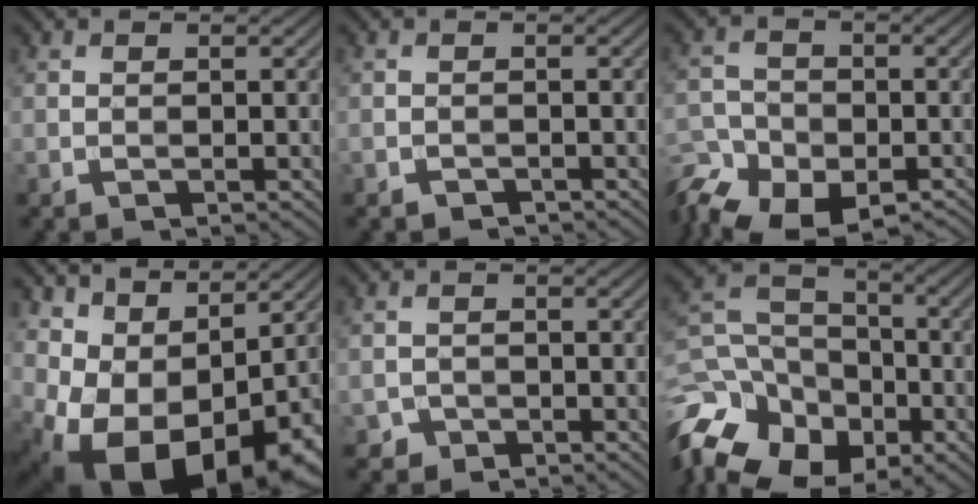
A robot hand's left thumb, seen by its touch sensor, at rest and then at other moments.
{"total": 0.9, "force": [-0.8, 0.4, 0.1], "torque": [-0.001, -0.002, -0.016]}
{"total": 13.6, "force": [-9.7, 7.8, 5.4], "torque": [-0.115, -0.038, -0.149]}
{"total": 13.5, "force": [-1.0, 8.4, 10.5], "torque": [-0.182, -0.026, 0.022]}
{"total": 1.7, "force": [-1.3, 1.0, 0.0], "torque": [0.004, 0.002, -0.028]}
{"total": 18.3, "force": [-10.2, 13.4, 7.1], "torque": [-0.215, -0.049, -0.171]}